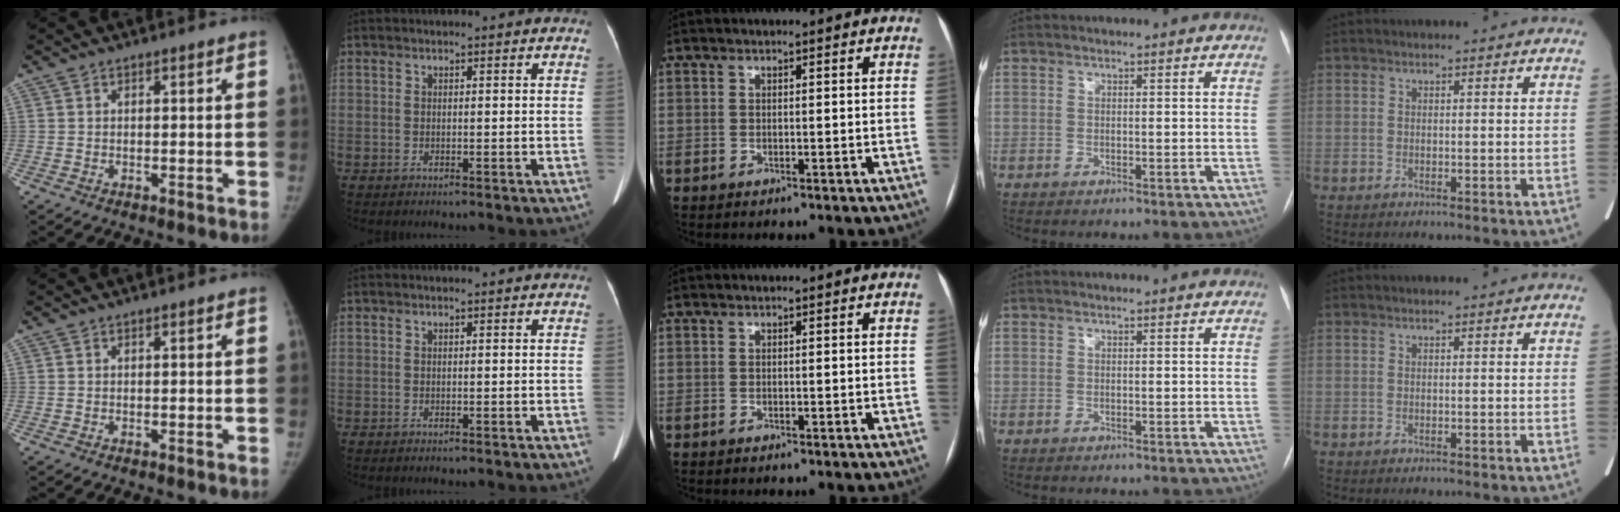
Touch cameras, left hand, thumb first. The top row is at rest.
{}